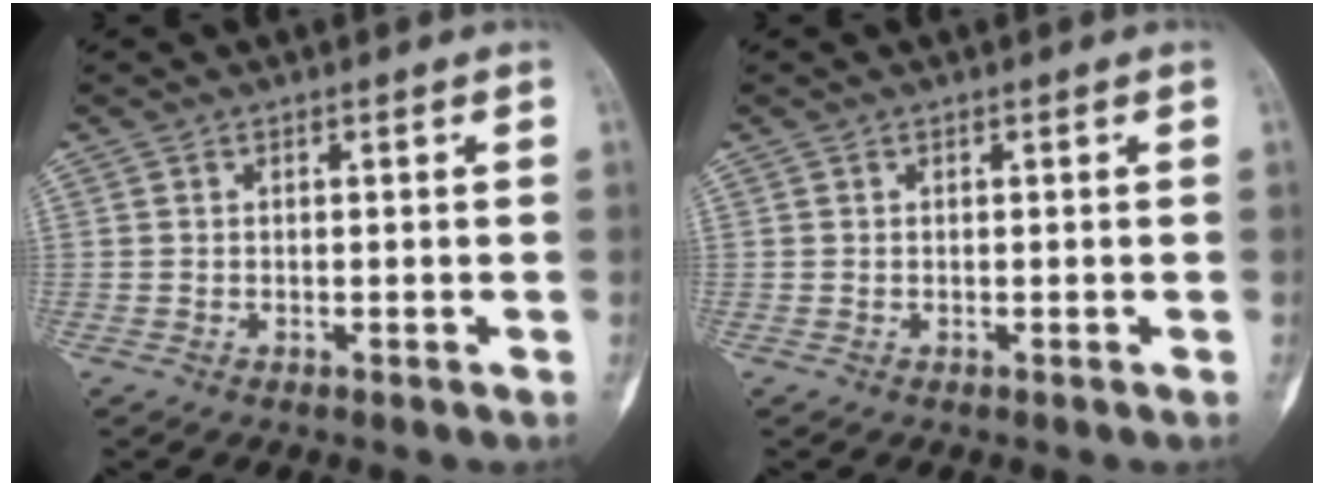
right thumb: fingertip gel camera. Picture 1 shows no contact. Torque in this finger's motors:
{"motor_torque": [0.27, 0.42, 0.11, -0.04, -0.02]}